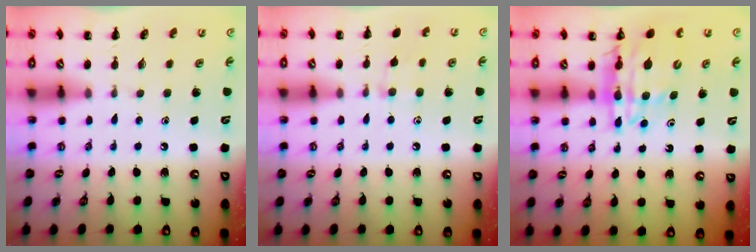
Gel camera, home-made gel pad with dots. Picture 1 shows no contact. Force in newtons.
{"total": 7.5, "press": 7.2, "slide": 2.3}
{"total": 14.2, "press": 13.6, "slide": 3.8}